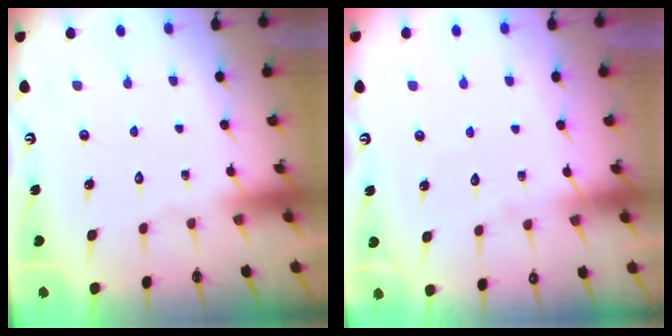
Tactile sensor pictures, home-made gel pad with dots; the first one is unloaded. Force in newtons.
{"total": 2.8, "press": 2.8, "slide": 0.3}